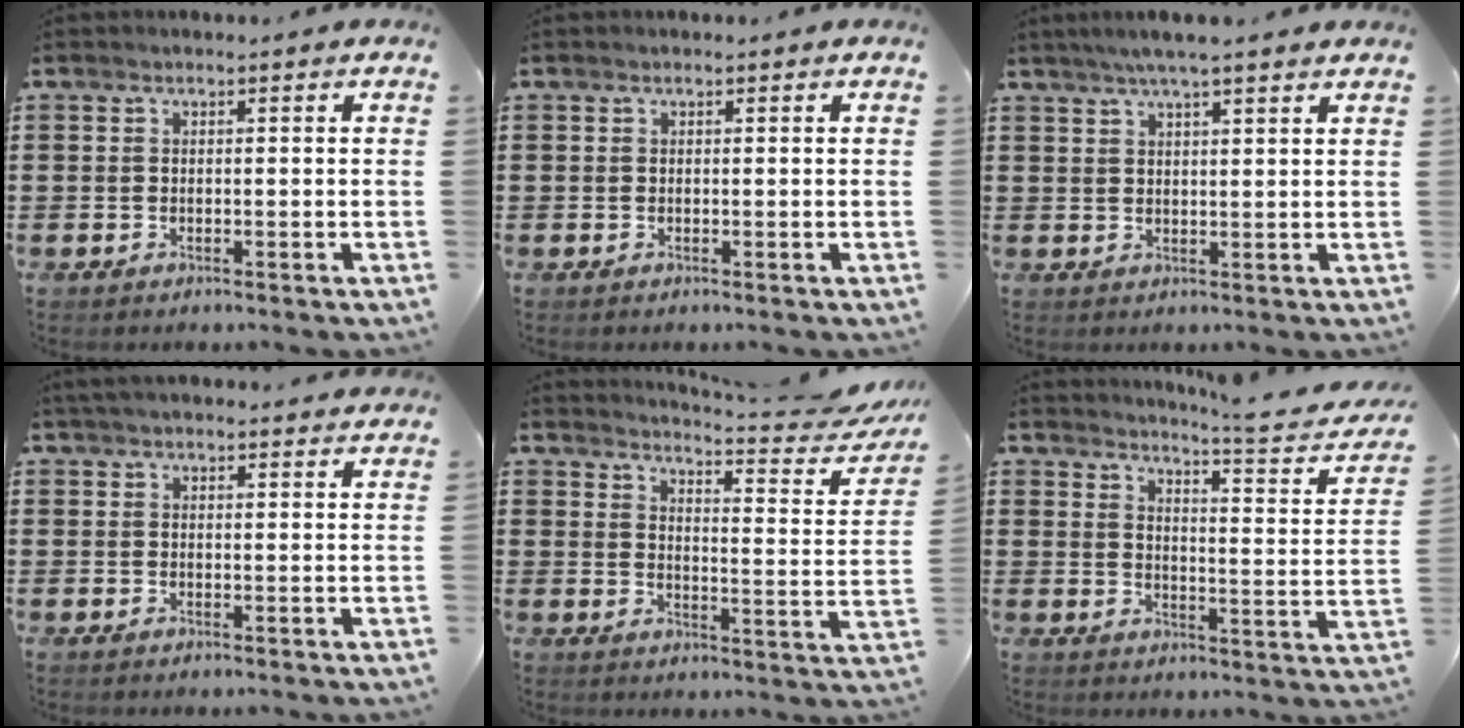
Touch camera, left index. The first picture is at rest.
{"total": 0.0}
{"total": 4.2, "force": [3.5, 0.0, 2.3], "torque": [-0.053, -0.003, 0.062]}
{"total": 2.7, "force": [2.6, 0.1, 0.6], "torque": [-0.018, -0.001, 0.050]}
{"total": 4.1, "force": [3.6, -0.3, 1.9], "torque": [-0.035, -0.040, 0.048]}
{"total": 5.2, "force": [4.5, -0.3, 2.5], "torque": [-0.049, -0.043, 0.064]}